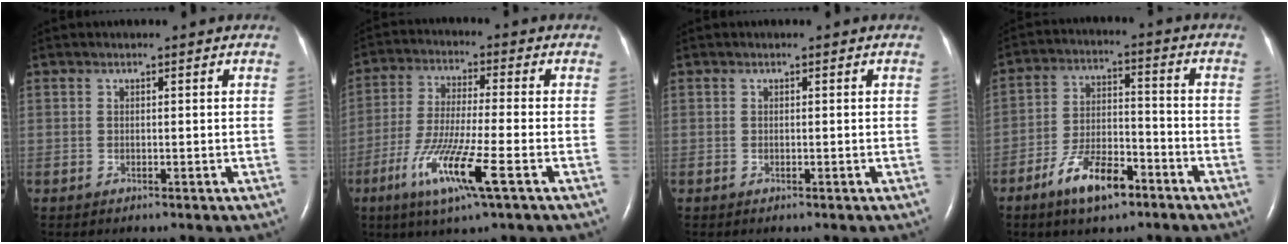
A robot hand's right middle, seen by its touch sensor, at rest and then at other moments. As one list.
[{"total": 11.2, "force": [-5.0, 0.1, 10.0], "torque": [-0.198, -0.025, -0.096]}, {"total": 0.0}, {"total": 9.3, "force": [-6.0, 3.3, 6.4], "torque": [-0.123, 0.002, -0.106]}]